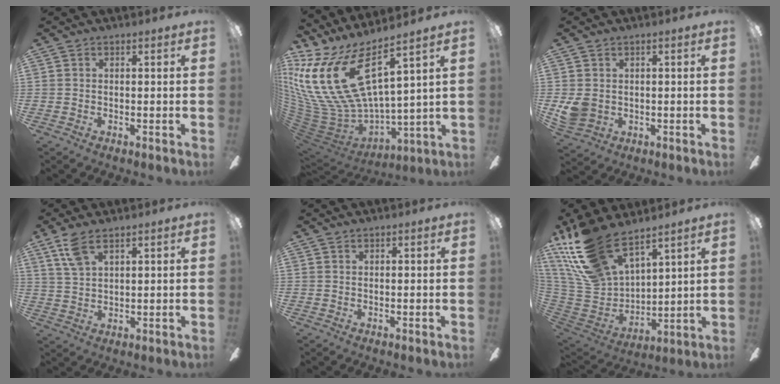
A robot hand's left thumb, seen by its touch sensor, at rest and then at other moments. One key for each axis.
{"total": 22.2, "fx": 11.1, "fy": 10.0, "fz": 16.4, "tx": -0.357, "ty": -0.096, "tz": 0.208}
{"total": 5.1, "fx": 0.4, "fy": 4.4, "fz": 2.5, "tx": -0.052, "ty": 0.003, "tz": 0.012}
{"total": 6.1, "fx": 4.2, "fy": 2.2, "fz": 3.8, "tx": -0.086, "ty": -0.008, "tz": 0.079}
{"total": 0.0}
{"total": 20.2, "fx": 14.8, "fy": 8.8, "fz": 10.6, "tx": -0.261, "ty": -0.084, "tz": 0.272}